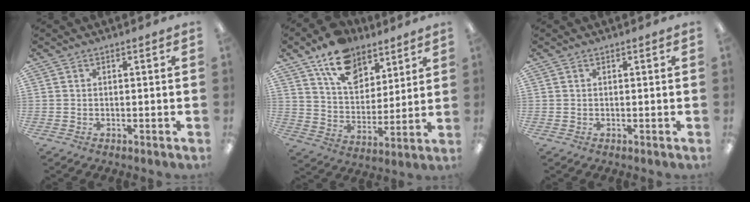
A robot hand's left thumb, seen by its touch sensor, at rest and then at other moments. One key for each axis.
{"total": 14.5, "fx": 10.4, "fy": 8.1, "fz": 6.0, "tx": -0.096, "ty": -0.055, "tz": 0.193}
{"total": 0.0}